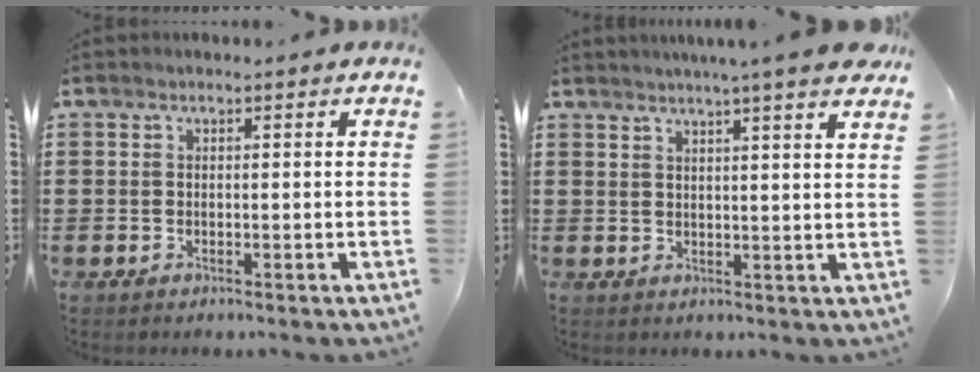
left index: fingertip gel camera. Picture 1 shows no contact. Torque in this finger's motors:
{"motor_torque": [0.88, -0.49, 0.48, 0.08]}